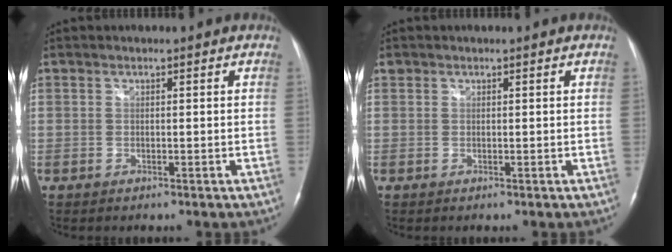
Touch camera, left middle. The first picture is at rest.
{"total": 0.6, "force": [0.5, 0.3, 0.1], "torque": [-0.002, 0.008, 0.009]}